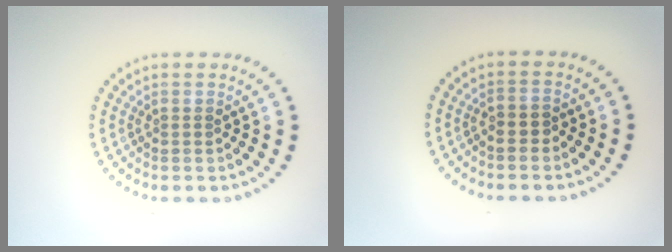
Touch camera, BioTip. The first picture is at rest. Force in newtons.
{"total": 0.9, "press": 0.8, "slide": 0.5}